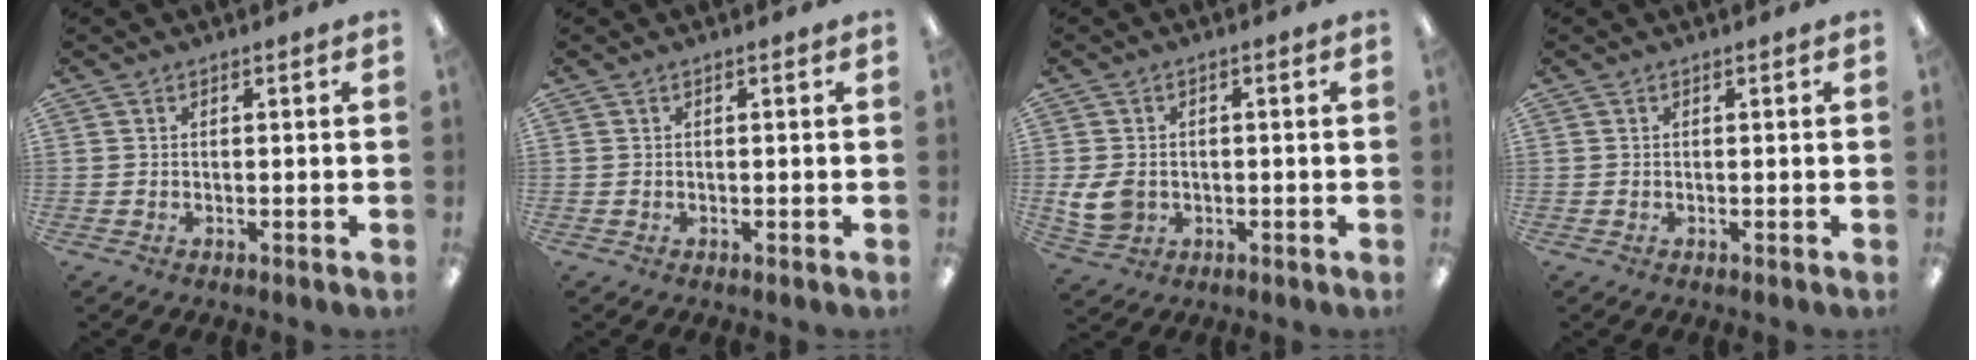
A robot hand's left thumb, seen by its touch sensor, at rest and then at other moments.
{"total": 0.0}
{"total": 6.4, "force": [-0.9, 5.0, 3.9], "torque": [-0.085, 0.002, -0.017]}
{"total": 0.0}